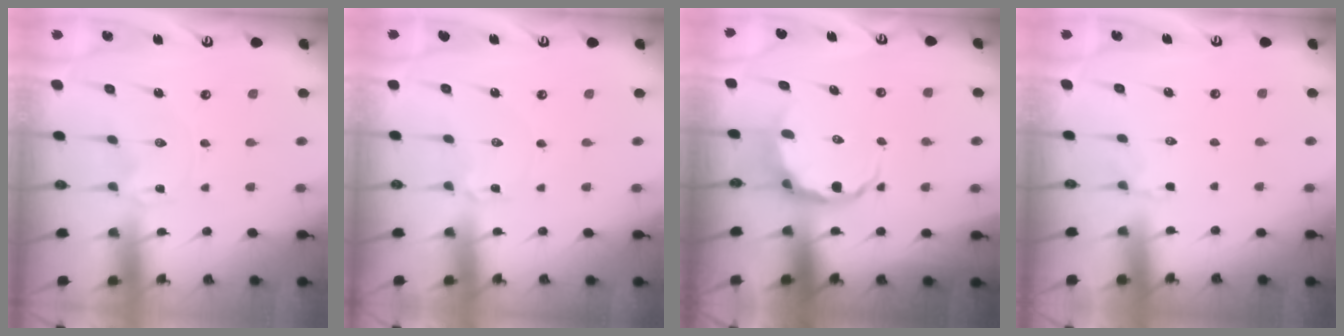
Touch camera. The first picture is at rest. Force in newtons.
{"total": 2.3, "press": 2.3, "slide": 0.2}
{"total": 7.2, "press": 6.9, "slide": 2.0}
{"total": 3.2, "press": 2.7, "slide": 1.8}